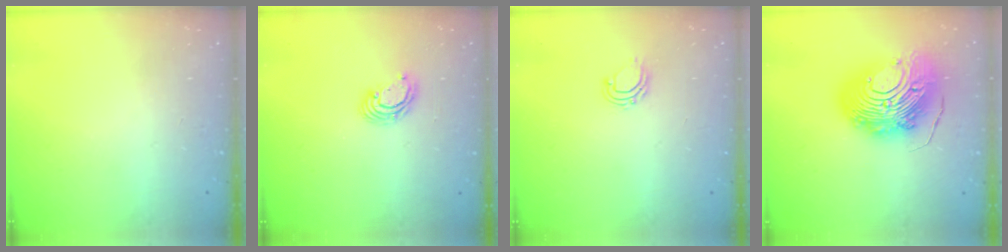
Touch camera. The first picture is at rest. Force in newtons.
{"total": 4.2, "press": 4.2, "slide": 0.2}
{"total": 6.8, "press": 6.8, "slide": 0.5}
{"total": 20.9, "press": 20.8, "slide": 2.0}